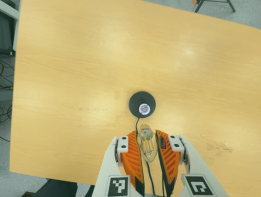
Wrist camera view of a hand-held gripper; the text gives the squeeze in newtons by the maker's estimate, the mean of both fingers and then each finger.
{"total": 19.0, "left": 22.4, "right": 15.7}